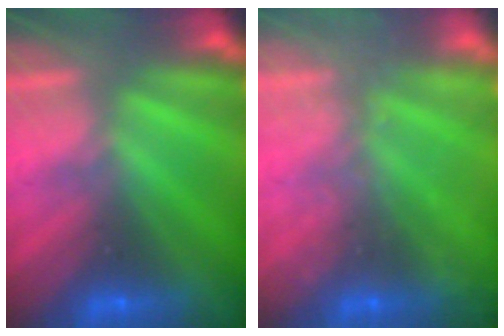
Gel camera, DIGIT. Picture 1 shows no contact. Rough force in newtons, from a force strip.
{"total": 2.3}